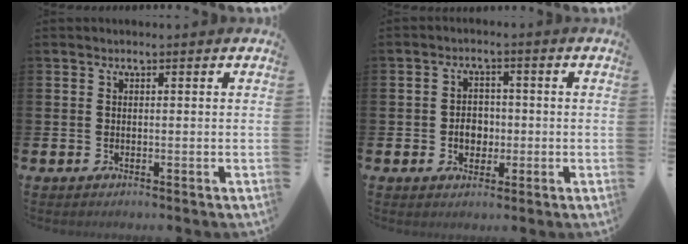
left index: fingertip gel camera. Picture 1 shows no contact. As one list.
[{"total": 3.3, "force": [-0.5, 2.6, 1.9], "torque": [-0.023, -0.002, -0.017]}]